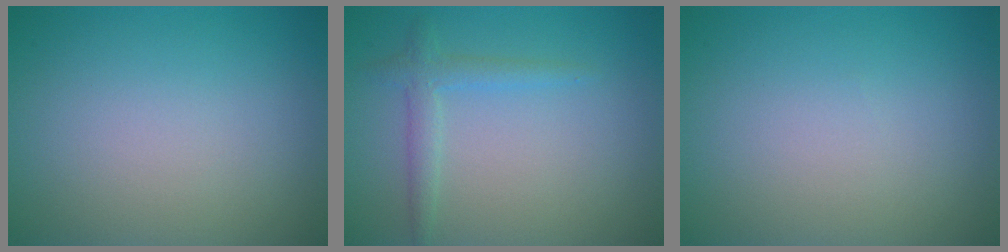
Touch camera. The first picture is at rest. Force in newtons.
{"total": 1.9, "press": 1.9, "slide": 0.1}
{"total": 0.0}